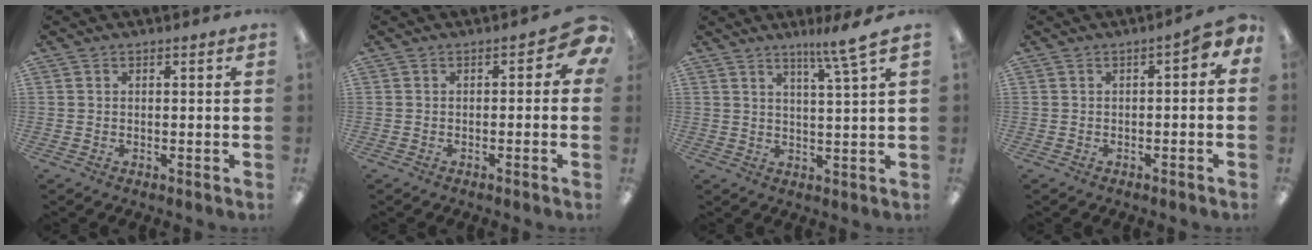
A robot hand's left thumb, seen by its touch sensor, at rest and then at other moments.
{"total": 3.8, "force": [0.0, 2.5, 2.8], "torque": [-0.034, 0.000, -0.001]}
{"total": 6.3, "force": [4.7, -0.6, 4.1], "torque": [-0.069, -0.028, 0.073]}
{"total": 3.1, "force": [-0.6, 1.8, 2.5], "torque": [-0.039, 0.008, -0.014]}